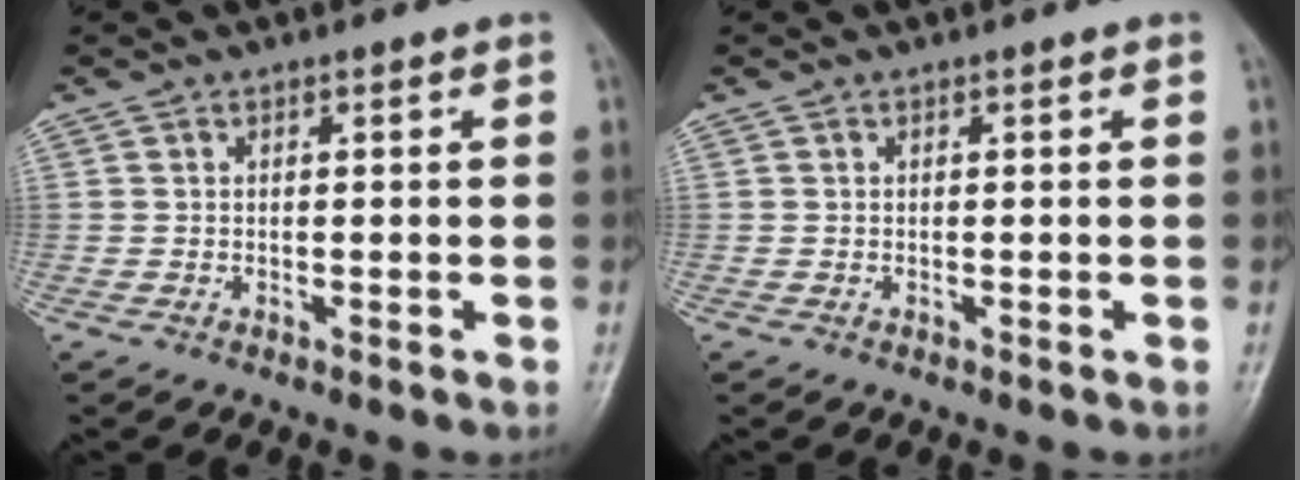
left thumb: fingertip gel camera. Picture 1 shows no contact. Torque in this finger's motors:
{"motor_torque": [-0.01, 0.01, -0.05, -0.05, 0.00]}